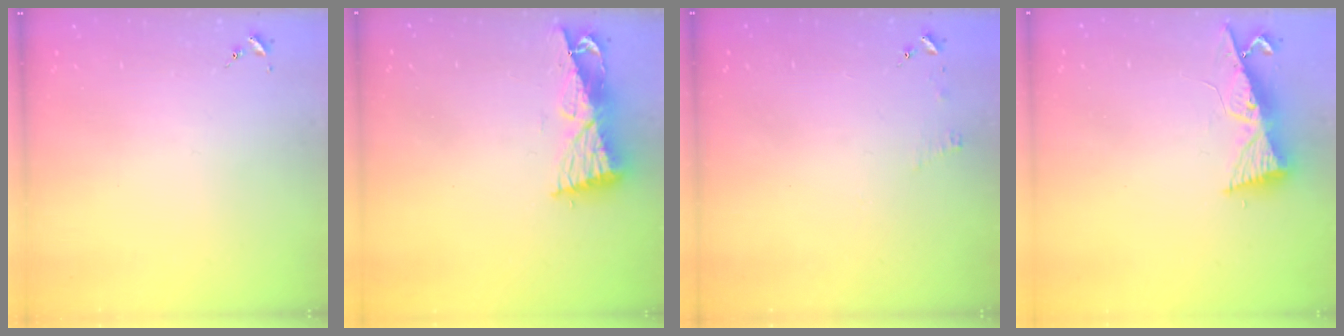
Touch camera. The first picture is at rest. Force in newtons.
{"total": 9.3, "press": 9.3, "slide": 1.0}
{"total": 4.7, "press": 4.6, "slide": 0.5}
{"total": 9.0, "press": 9.0, "slide": 1.1}